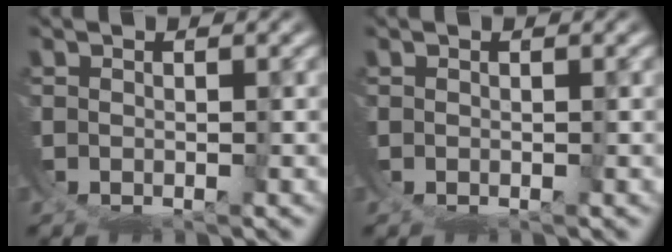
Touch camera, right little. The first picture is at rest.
{"total": 0.0}